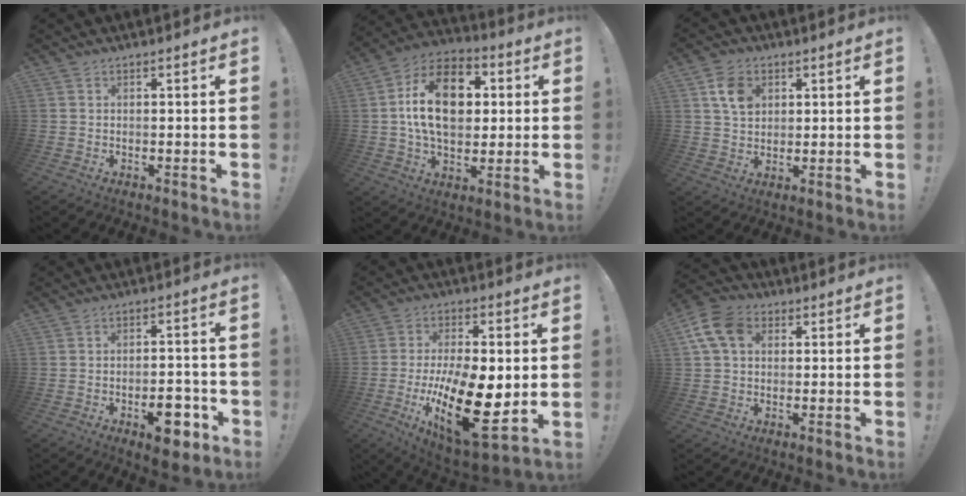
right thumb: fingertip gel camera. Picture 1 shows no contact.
{"total": 19.2, "force": [3.1, 12.5, 14.3], "torque": [-0.237, 0.002, 0.052]}
{"total": 8.1, "force": [3.1, 6.1, 4.2], "torque": [-0.062, 0.001, 0.060]}
{"total": 9.3, "force": [-4.5, 4.9, 6.5], "torque": [-0.071, 0.029, -0.071]}
{"total": 23.0, "force": [-4.2, 10.1, 20.2], "torque": [-0.365, 0.006, -0.054]}
{"total": 10.7, "force": [3.1, 7.6, 6.9], "torque": [-0.137, 0.009, 0.062]}